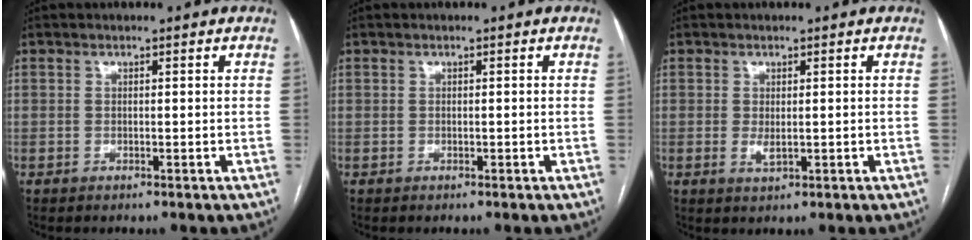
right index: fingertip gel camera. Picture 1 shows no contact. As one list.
[{"total": 0.0}, {"total": 1.5, "force": [0.0, 0.6, 1.3], "torque": [-0.025, -0.006, 0.006]}]